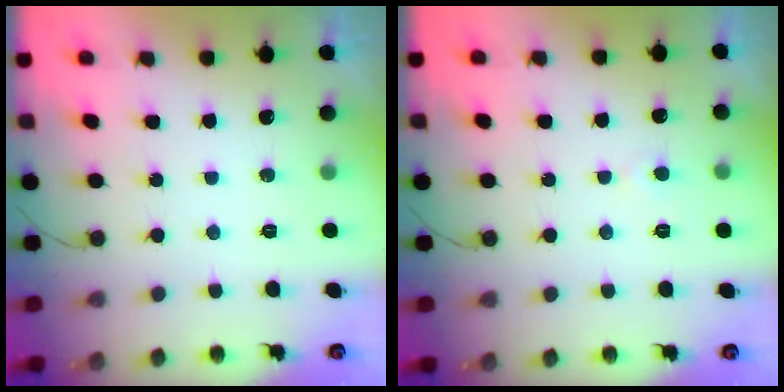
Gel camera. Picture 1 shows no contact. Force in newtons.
{"total": 2.1, "press": 2.1, "slide": 0.3}